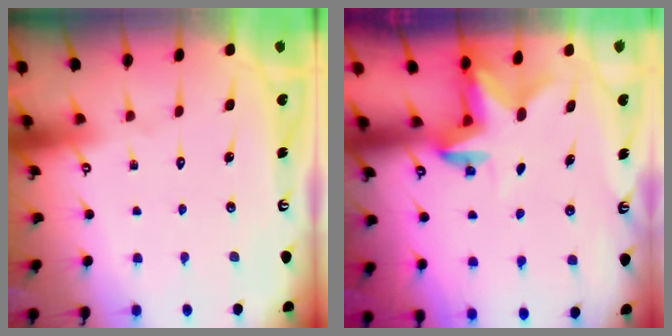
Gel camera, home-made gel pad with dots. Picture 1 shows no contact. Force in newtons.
{"total": 2.8, "press": 2.7, "slide": 0.5}